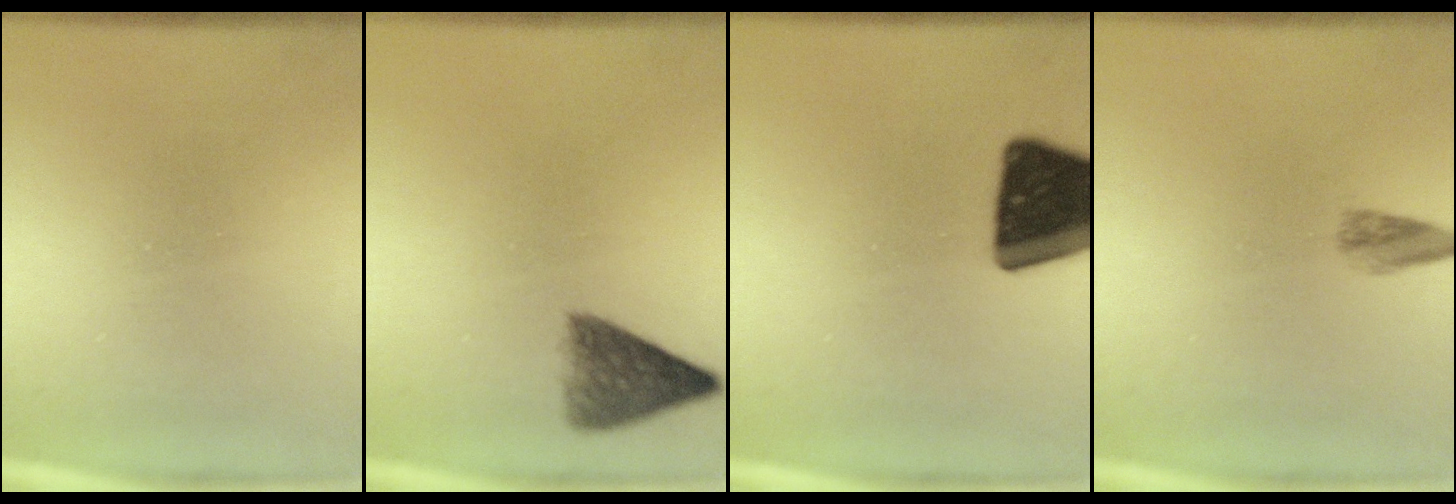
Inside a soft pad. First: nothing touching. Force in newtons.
{"total": 5.2}
{"total": 19.3}
{"total": 1.8}